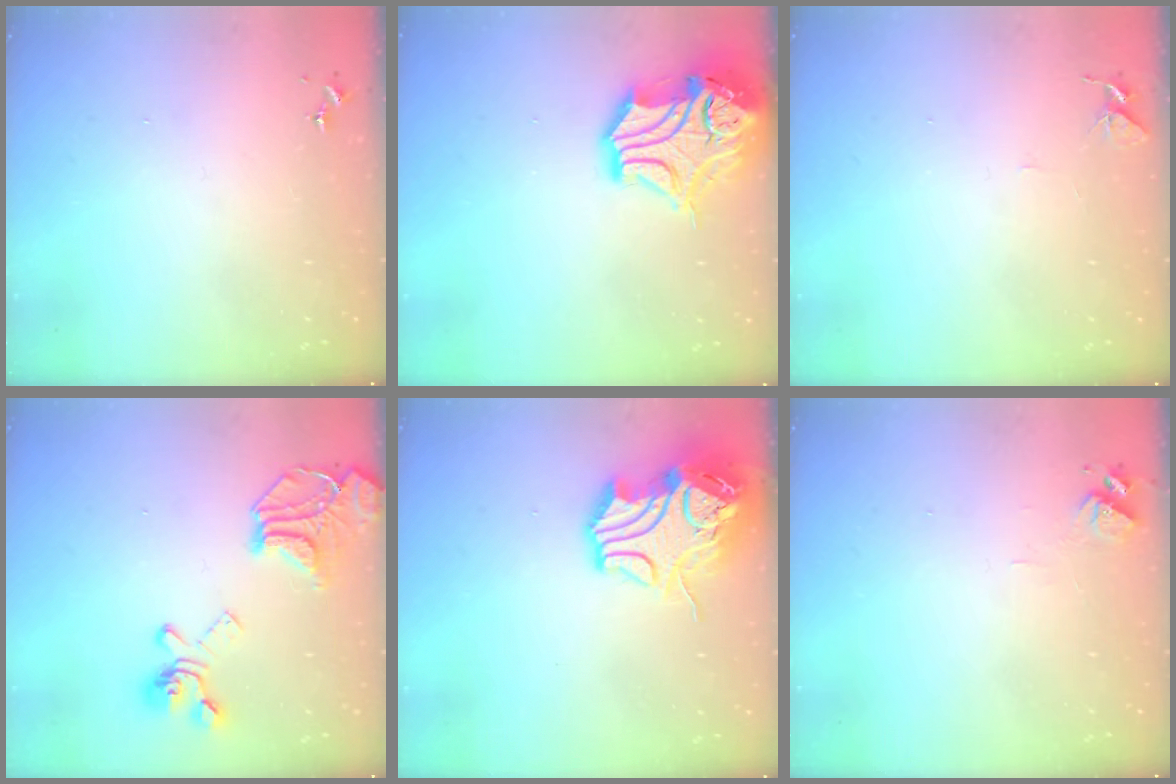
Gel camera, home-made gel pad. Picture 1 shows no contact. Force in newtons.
{"total": 17.4, "press": 17.2, "slide": 2.6}
{"total": 5.2, "press": 5.1, "slide": 0.4}
{"total": 19.9, "press": 19.8, "slide": 2.0}
{"total": 17.6, "press": 17.4, "slide": 2.5}
{"total": 6.4, "press": 6.4, "slide": 0.8}